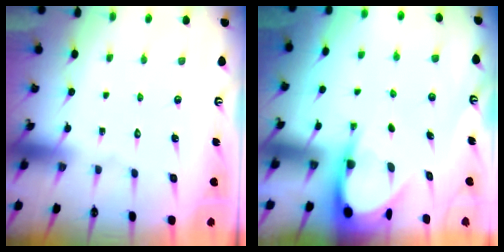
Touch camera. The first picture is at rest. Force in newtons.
{"total": 5.0, "press": 5.0, "slide": 0.4}